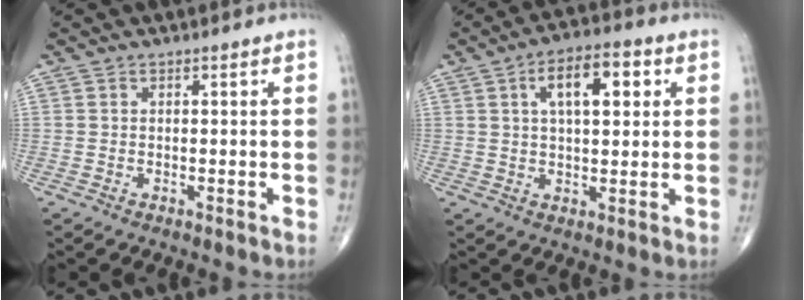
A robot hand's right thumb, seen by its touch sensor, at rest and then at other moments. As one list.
[{"total": 10.2, "force": [3.2, 4.5, 8.5], "torque": [-0.119, 0.007, 0.047]}]